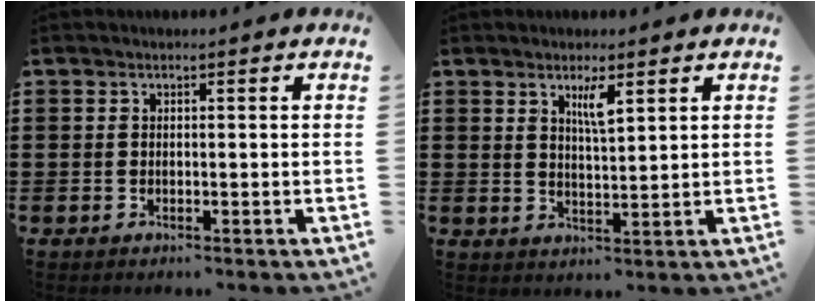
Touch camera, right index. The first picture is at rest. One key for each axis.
{"total": 3.6, "fx": 2.0, "fy": 0.7, "fz": 2.9, "tx": -0.053, "ty": 0.001, "tz": 0.031}